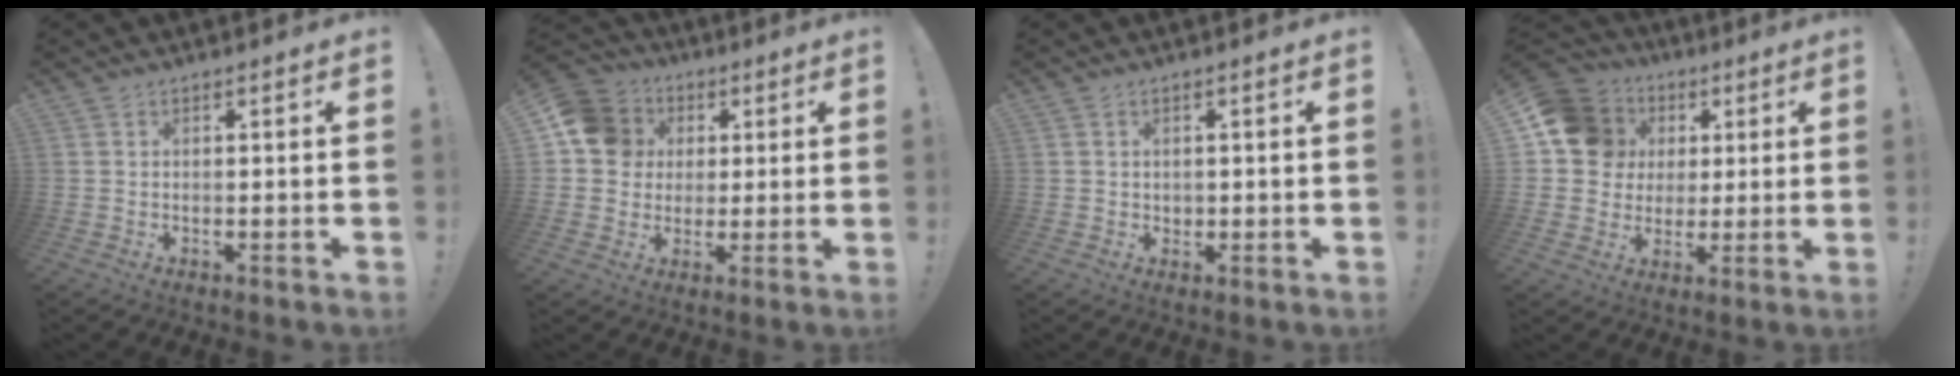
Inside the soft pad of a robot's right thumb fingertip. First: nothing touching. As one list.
[{"total": 12.8, "force": [3.0, 11.4, 5.0], "torque": [-0.065, -0.002, 0.062]}, {"total": 1.4, "force": [0.5, 1.3, 0.3], "torque": [-0.001, 0.001, 0.007]}, {"total": 14.1, "force": [4.4, 12.3, 5.3], "torque": [-0.087, -0.011, 0.100]}]